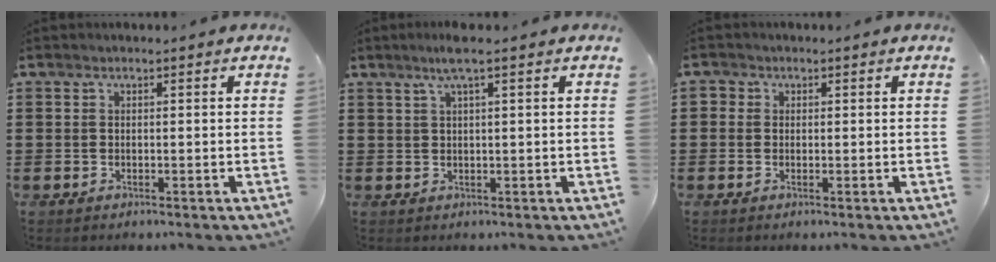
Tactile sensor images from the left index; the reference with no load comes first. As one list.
[{"total": 2.9, "force": [1.6, -0.2, 2.4], "torque": [-0.050, 0.001, 0.028]}, {"total": 1.1, "force": [-0.1, 1.0, 0.2], "torque": [-0.005, 0.007, -0.005]}]